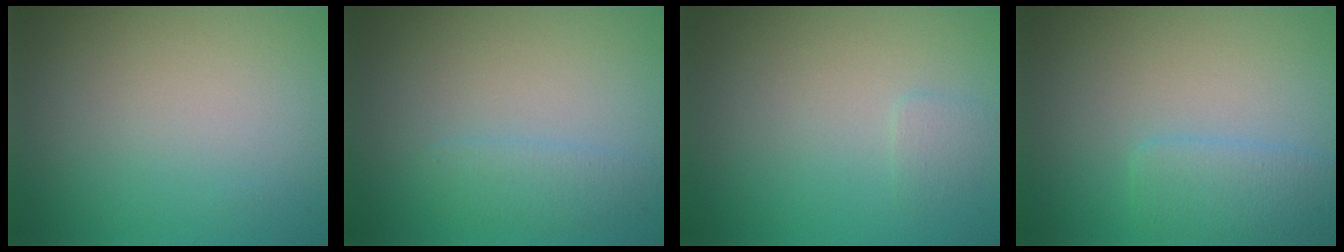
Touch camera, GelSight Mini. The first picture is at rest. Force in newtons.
{"total": 1.6, "press": 1.6, "slide": 0.2}
{"total": 0.8, "press": 0.8, "slide": 0.1}
{"total": 2.3, "press": 2.3, "slide": 0.2}